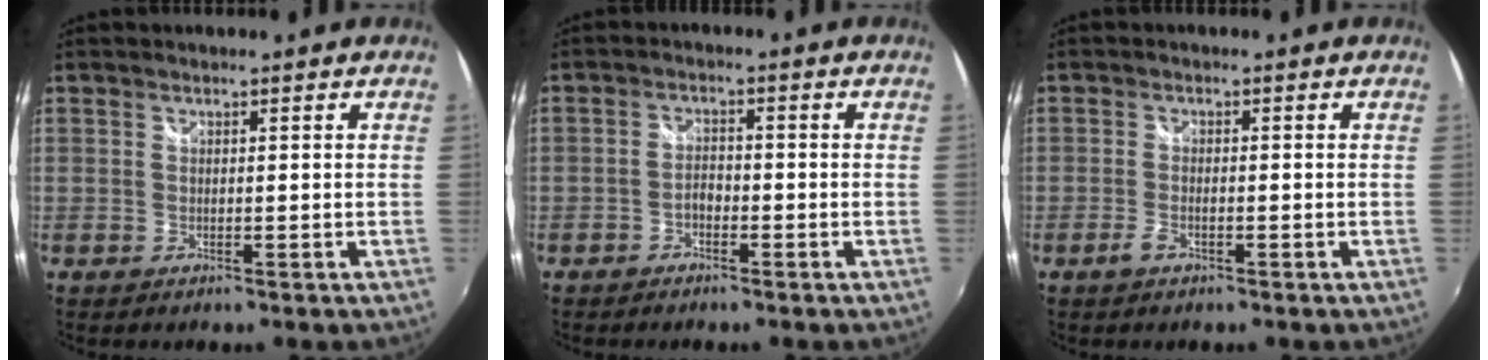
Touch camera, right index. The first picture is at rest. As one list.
[{"total": 2.2, "force": [-1.7, 1.0, 1.1], "torque": [-0.026, 0.006, -0.031]}, {"total": 2.2, "force": [-1.5, 0.7, 1.4], "torque": [-0.038, -0.002, -0.030]}]